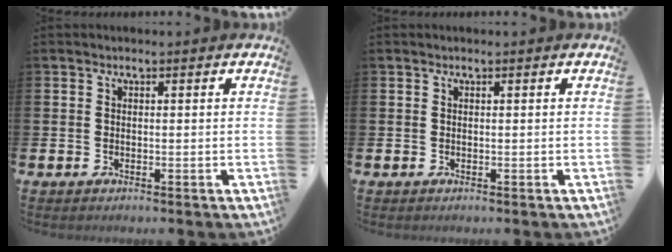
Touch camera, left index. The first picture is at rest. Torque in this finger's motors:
{"motor_torque": [-0.02, 0.02, 0.00, 0.00]}